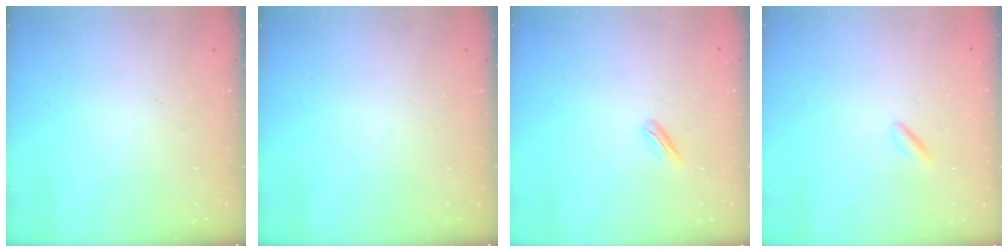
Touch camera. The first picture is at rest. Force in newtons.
{"total": 0.0}
{"total": 2.4, "press": 2.3, "slide": 0.6}
{"total": 0.9, "press": 0.6, "slide": 0.7}